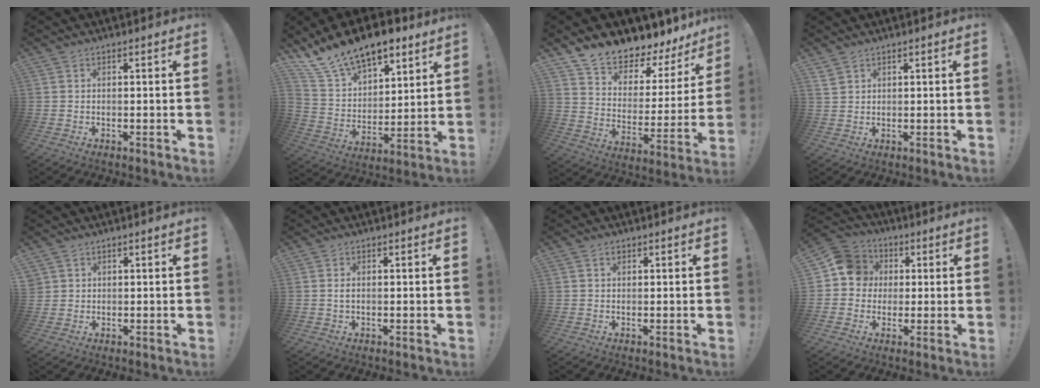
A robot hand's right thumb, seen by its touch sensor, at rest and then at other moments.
{"total": 15.8, "force": [12.3, 7.3, 6.5], "torque": [-0.129, -0.082, 0.230]}
{"total": 9.9, "force": [9.2, 2.9, 2.3], "torque": [-0.040, -0.100, 0.155]}
{"total": 1.4, "force": [1.1, 0.8, 0.2], "torque": [-0.001, -0.005, 0.022]}
{"total": 1.6, "force": [0.9, 1.2, 0.3], "torque": [-0.004, -0.002, 0.019]}
{"total": 1.1, "force": [0.0, 0.5, 1.0], "torque": [-0.025, 0.005, 0.000]}
{"total": 0.9, "force": [0.5, 0.6, 0.4], "torque": [-0.004, 0.000, 0.007]}
{"total": 10.5, "force": [1.4, 9.8, 3.6], "torque": [-0.035, 0.009, 0.031]}